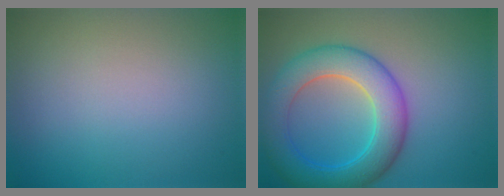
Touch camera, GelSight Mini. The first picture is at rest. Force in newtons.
{"total": 7.1, "press": 7.1, "slide": 0.1}